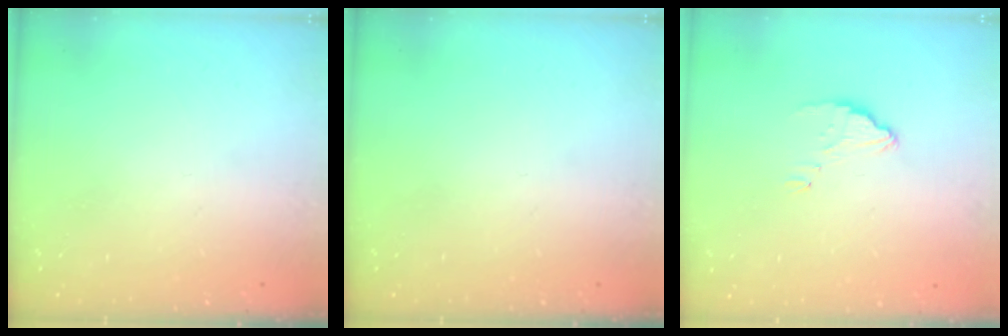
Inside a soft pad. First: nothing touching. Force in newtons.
{"total": 0.0}
{"total": 2.7, "press": 2.7, "slide": 0.1}